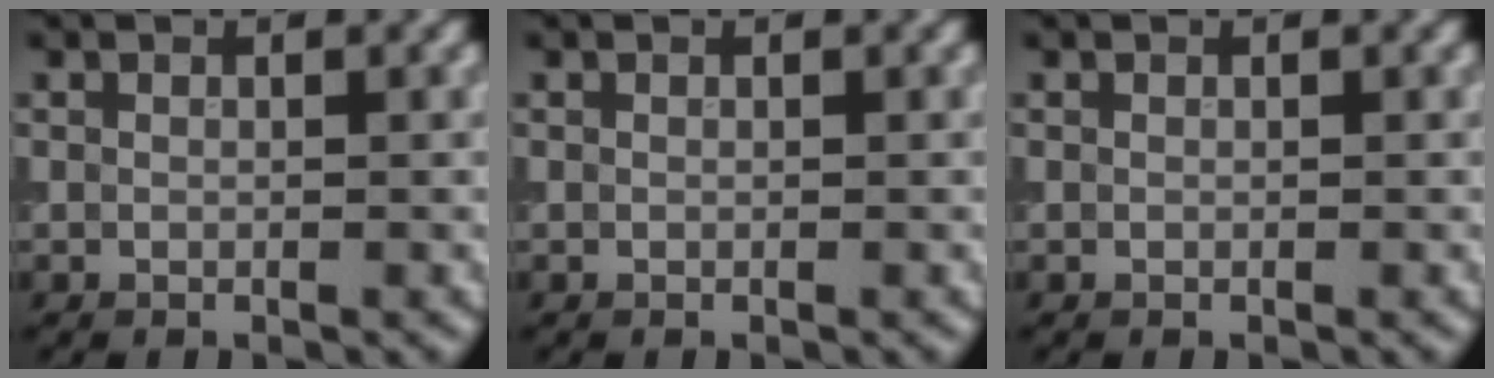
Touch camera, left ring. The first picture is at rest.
{"total": 0.0}
{"total": 0.0}